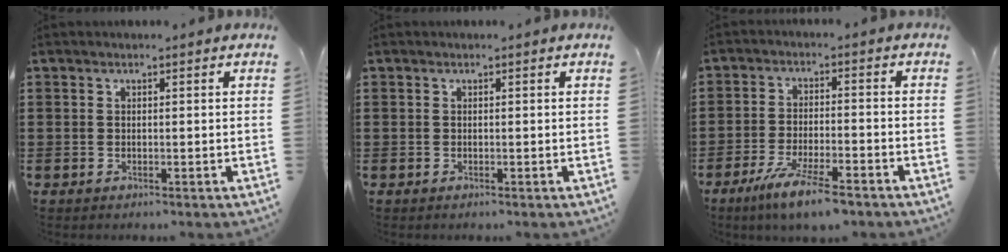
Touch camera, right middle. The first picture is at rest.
{"total": 0.0}
{"total": 6.7, "force": [-5.1, 0.5, 4.4], "torque": [-0.094, -0.013, -0.094]}